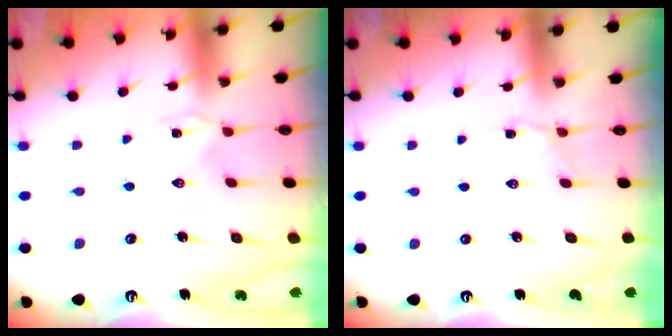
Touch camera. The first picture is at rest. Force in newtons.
{"total": 2.3, "press": 2.2, "slide": 0.6}